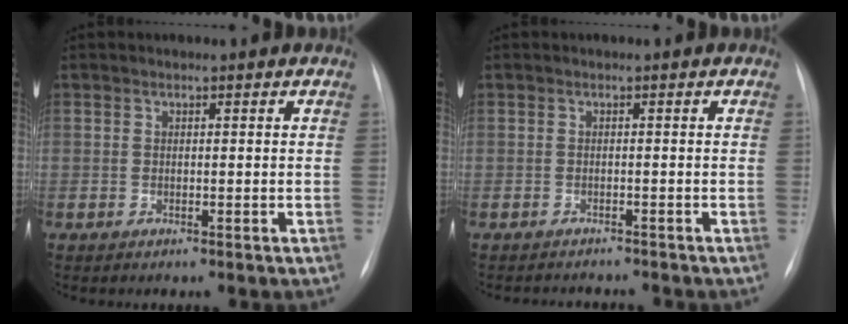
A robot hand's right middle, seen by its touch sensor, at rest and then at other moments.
{"total": 4.4, "force": [-4.3, 0.8, 0.6], "torque": [-0.002, -0.004, -0.055]}